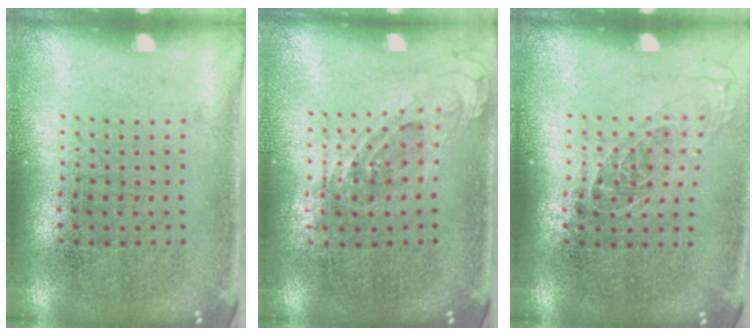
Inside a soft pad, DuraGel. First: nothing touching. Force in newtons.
{"total": 0.8, "press": 0.7, "slide": 0.3}
{"total": 1.0, "press": 0.9, "slide": 0.5}